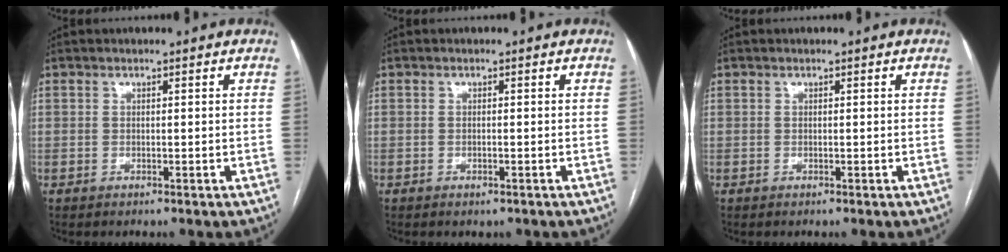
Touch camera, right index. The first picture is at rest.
{"total": 0.8, "force": [-0.4, 0.3, 0.6], "torque": [-0.013, -0.002, -0.003]}
{"total": 0.0}